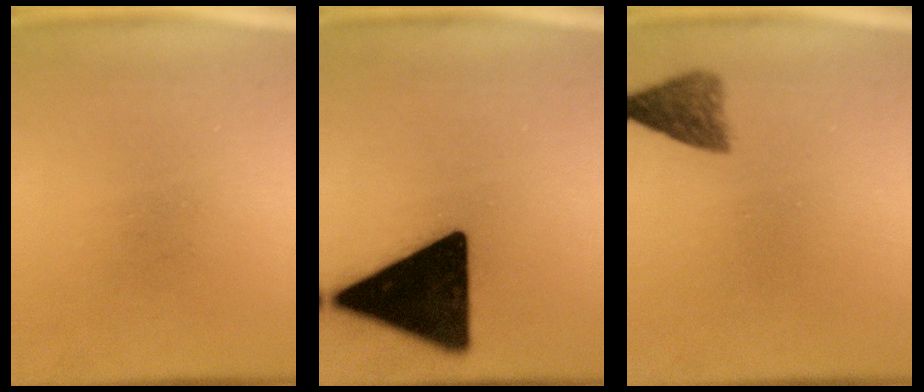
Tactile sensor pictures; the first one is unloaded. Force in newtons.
{"total": 19.5}
{"total": 3.6}